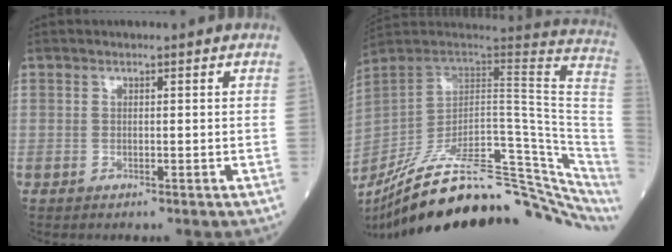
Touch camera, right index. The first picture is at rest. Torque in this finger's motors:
{"motor_torque": [0.00, -2.14, 0.30, 0.01]}